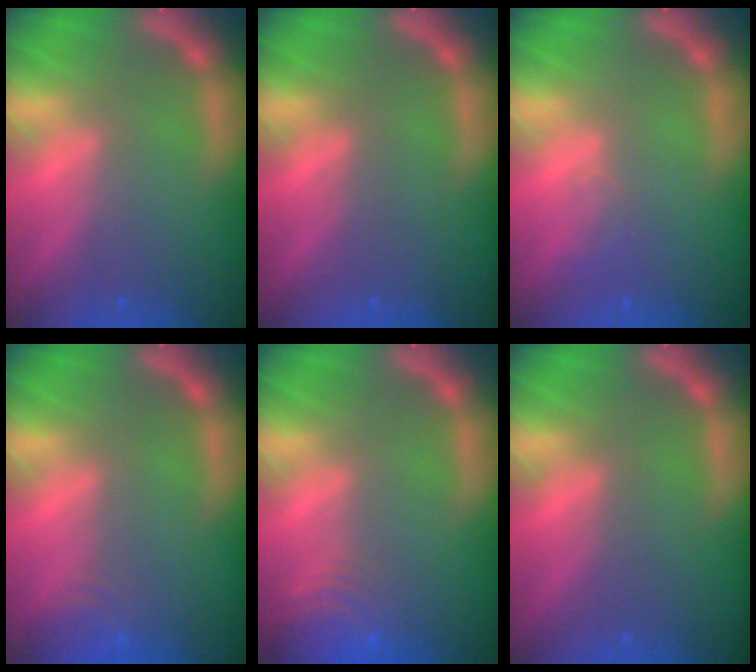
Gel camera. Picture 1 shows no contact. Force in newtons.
{"total": 0.0}
{"total": 1.0}
{"total": 3.0}
{"total": 6.5}
{"total": 0.0}